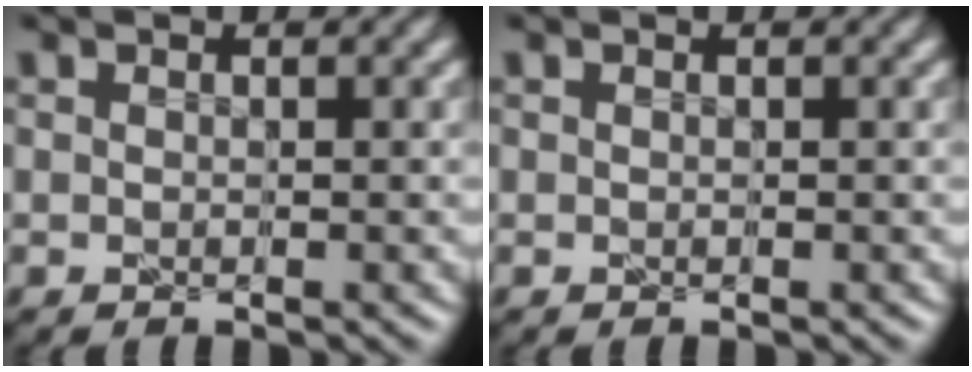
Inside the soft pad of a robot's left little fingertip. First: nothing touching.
{"total": 0.0}